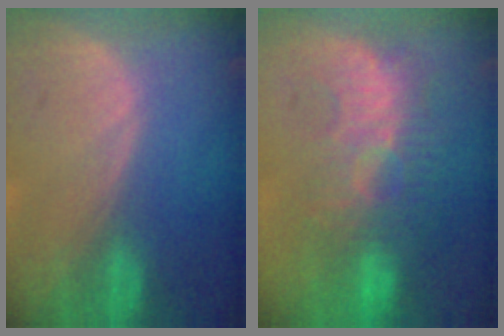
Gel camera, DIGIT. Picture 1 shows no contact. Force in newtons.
{"total": 9.3, "press": 8.8, "slide": 3.1}